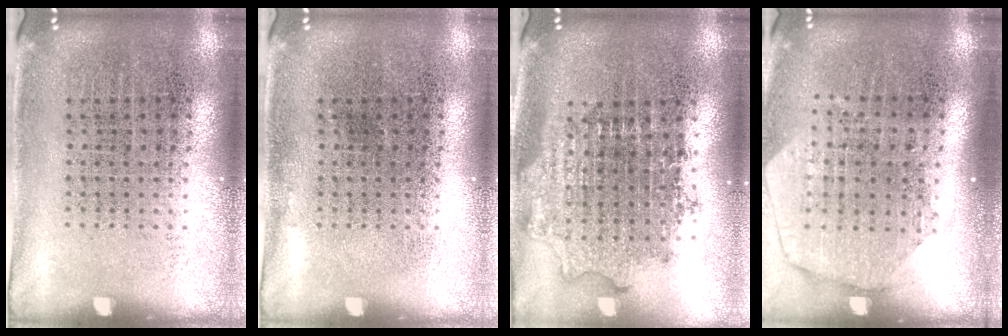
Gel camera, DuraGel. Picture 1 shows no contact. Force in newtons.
{"total": 0.0}
{"total": 1.8, "press": 1.5, "slide": 1.0}
{"total": 1.8, "press": 1.6, "slide": 1.0}